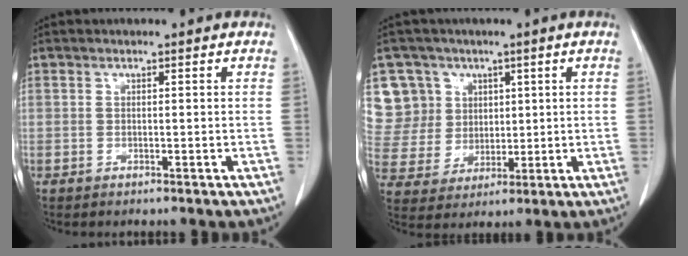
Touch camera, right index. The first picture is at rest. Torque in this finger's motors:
{"motor_torque": [-0.25, 0.38, -0.04, 0.00]}